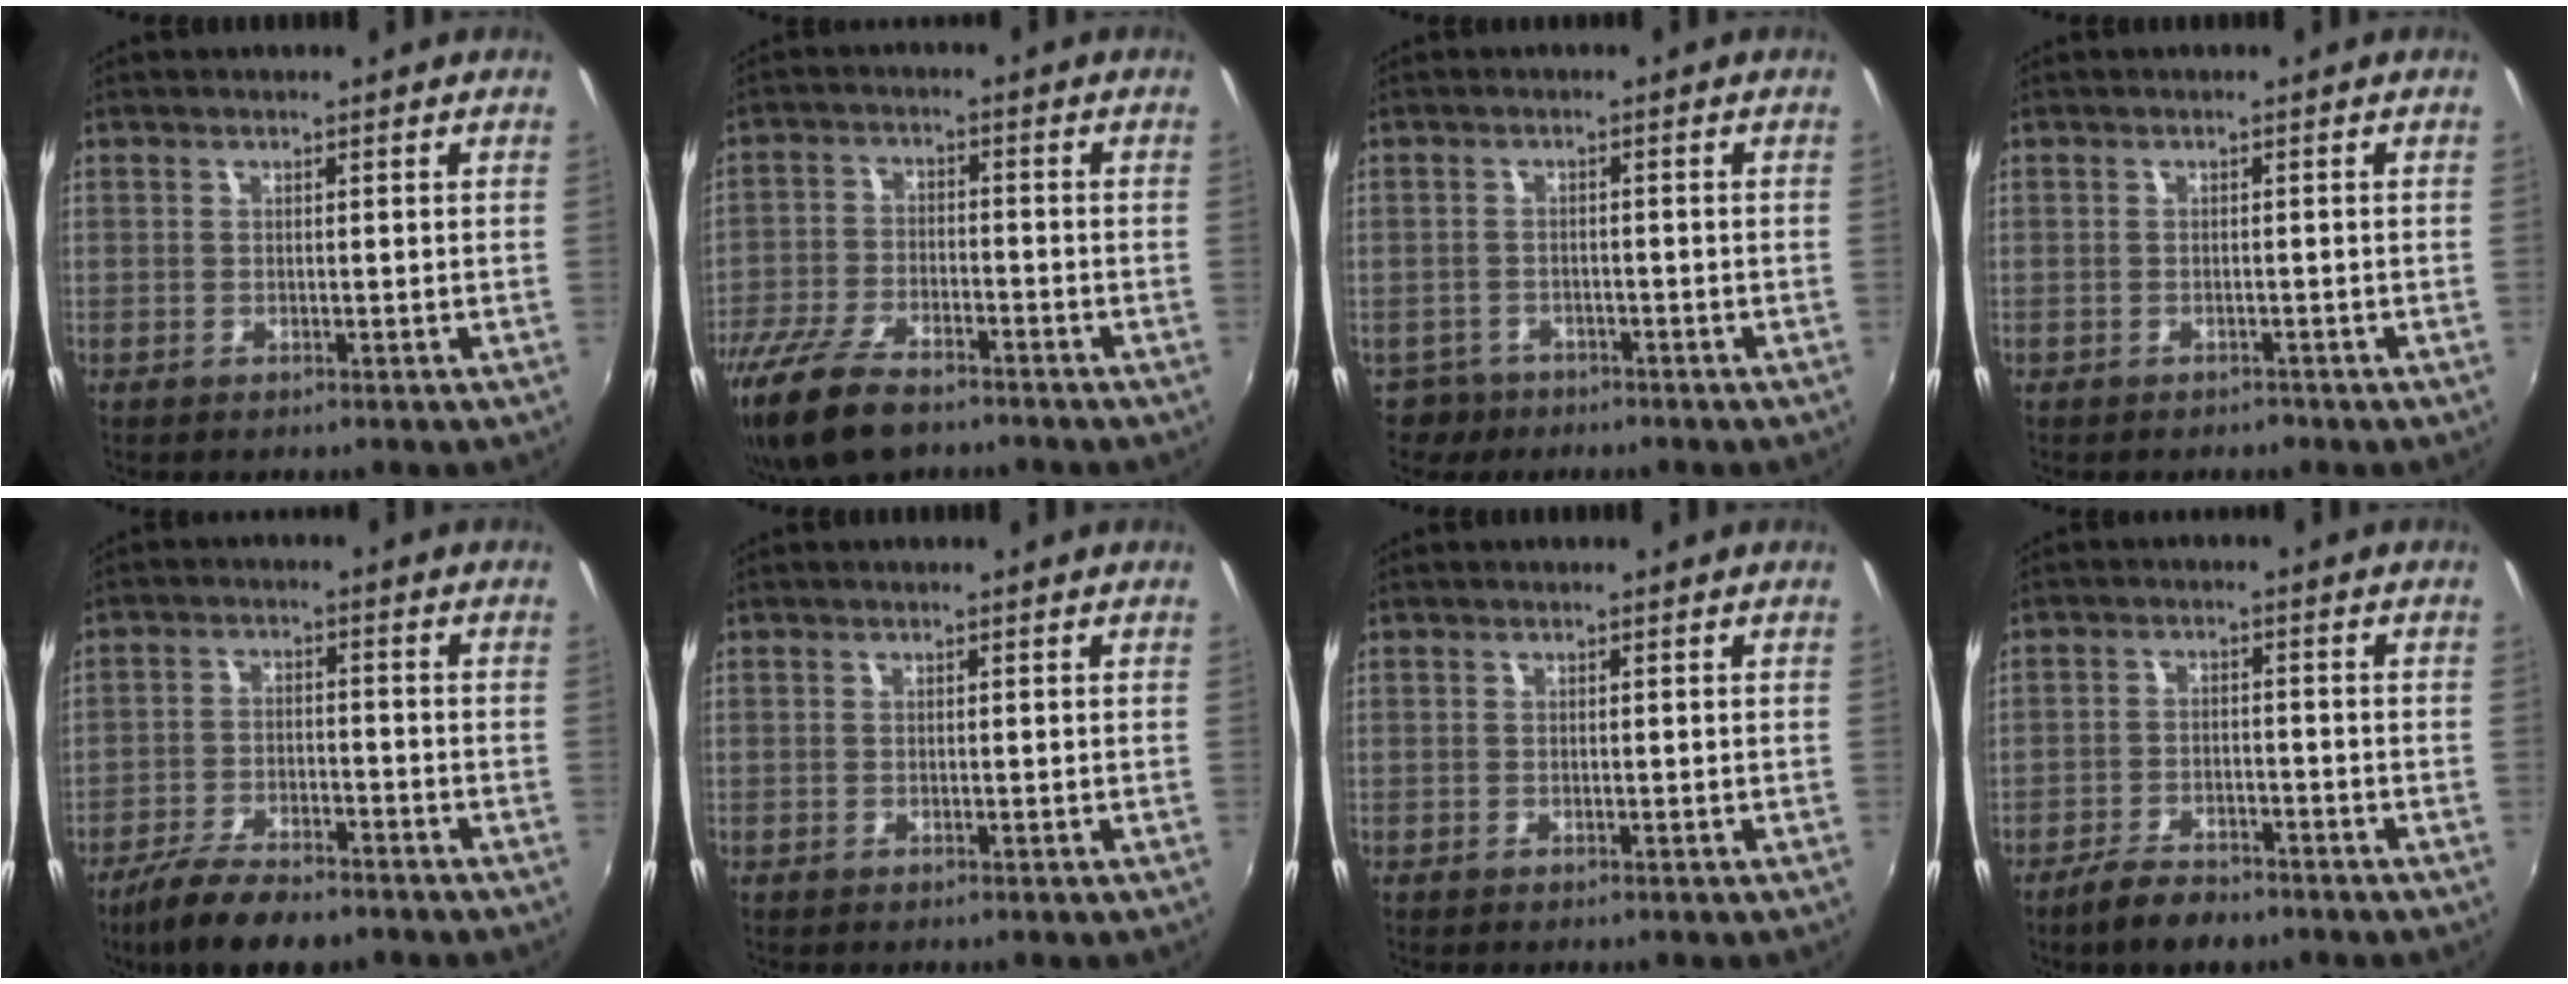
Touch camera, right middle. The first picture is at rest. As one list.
[{"total": 13.3, "force": [-10.0, 5.1, 7.2], "torque": [-0.173, -0.036, -0.189]}, {"total": 3.9, "force": [-2.8, 2.8, 0.2], "torque": [-0.019, 0.001, -0.050]}, {"total": 1.5, "force": [-1.2, 0.9, 0.3], "torque": [-0.009, -0.004, -0.015]}, {"total": 11.2, "force": [-8.9, 3.4, 6.0], "torque": [-0.136, -0.025, -0.155]}, {"total": 0.0}, {"total": 0.0}, {"total": 6.5, "force": [-5.3, 2.3, 3.1], "torque": [-0.083, -0.007, -0.091]}]